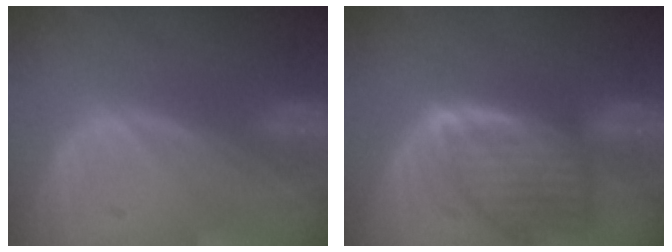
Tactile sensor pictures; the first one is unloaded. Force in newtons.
{"total": 8.1, "press": 7.4, "slide": 3.3}